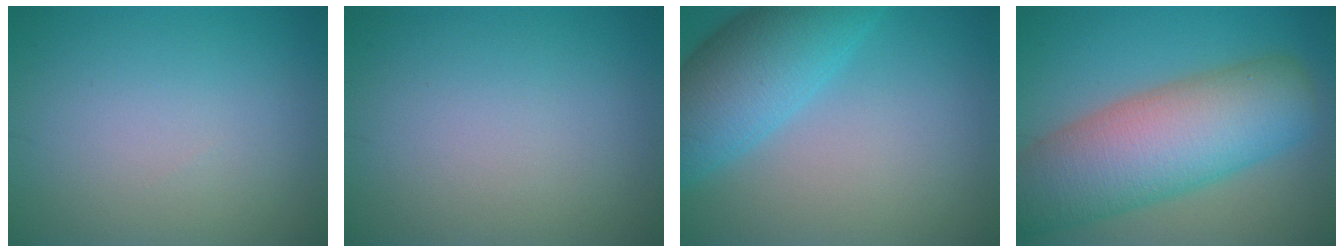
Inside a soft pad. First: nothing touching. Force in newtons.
{"total": 0.0}
{"total": 7.7, "press": 7.7, "slide": 0.3}
{"total": 11.3, "press": 11.3, "slide": 0.6}